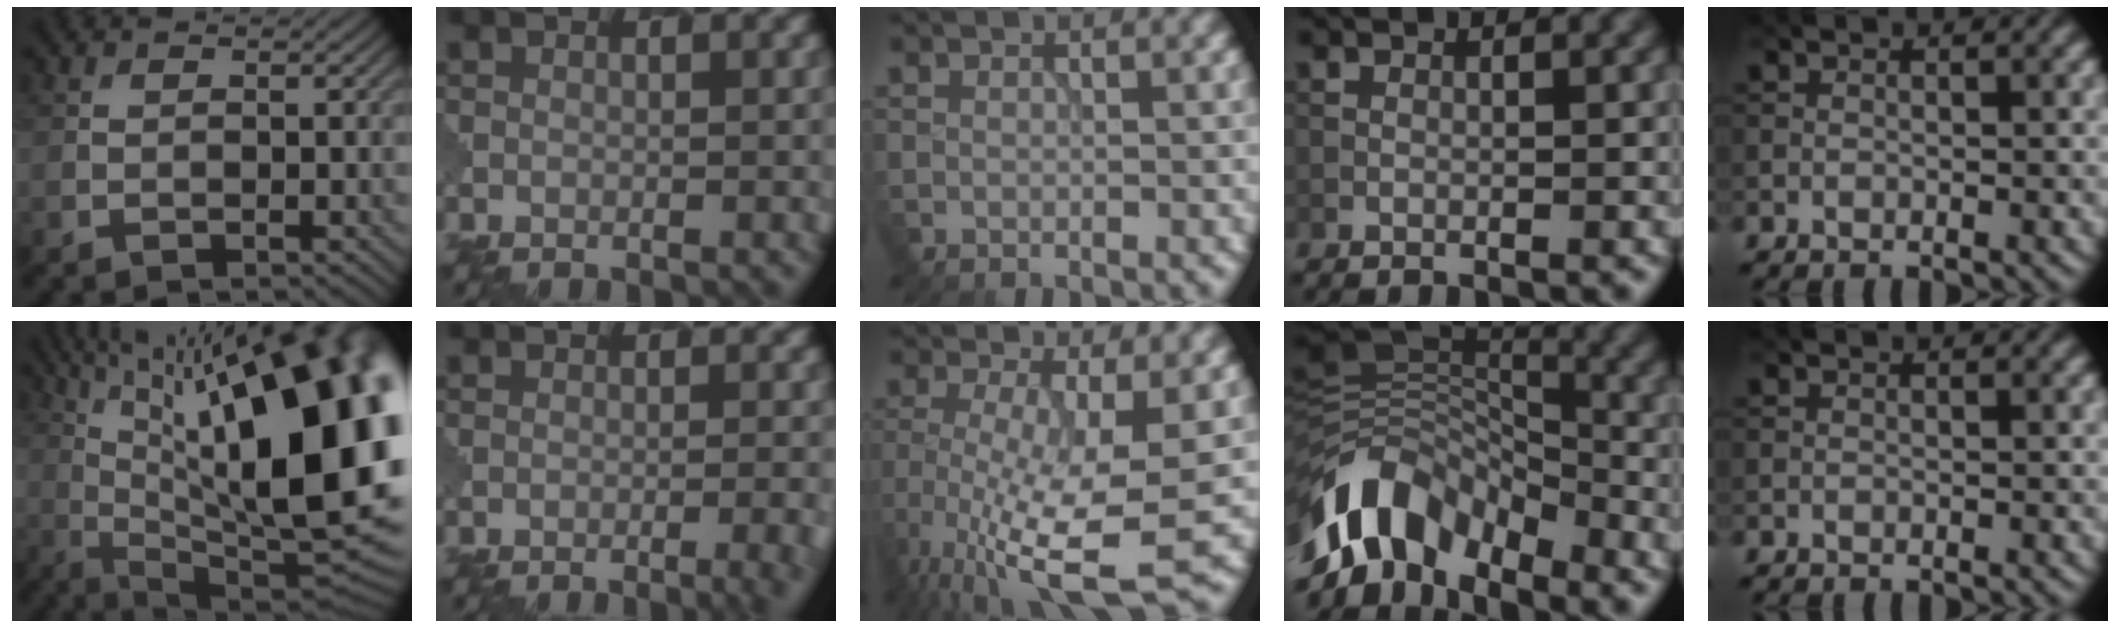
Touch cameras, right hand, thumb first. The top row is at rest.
{"thumb": {"total": 22.3, "force": [4.8, 8.1, 20.2], "torque": [-0.283, 0.036, 0.071]}, "index": {"total": 4.6, "force": [-2.2, 1.9, 3.6], "torque": [-0.017, 0.012, -0.024]}, "middle": {"total": 9.2, "force": [-3.8, 2.2, 8.1], "torque": [-0.168, -0.025, -0.066]}, "ring": {"total": 10.5, "force": [-6.1, 6.0, 6.0], "torque": [-0.111, 0.008, -0.124]}}